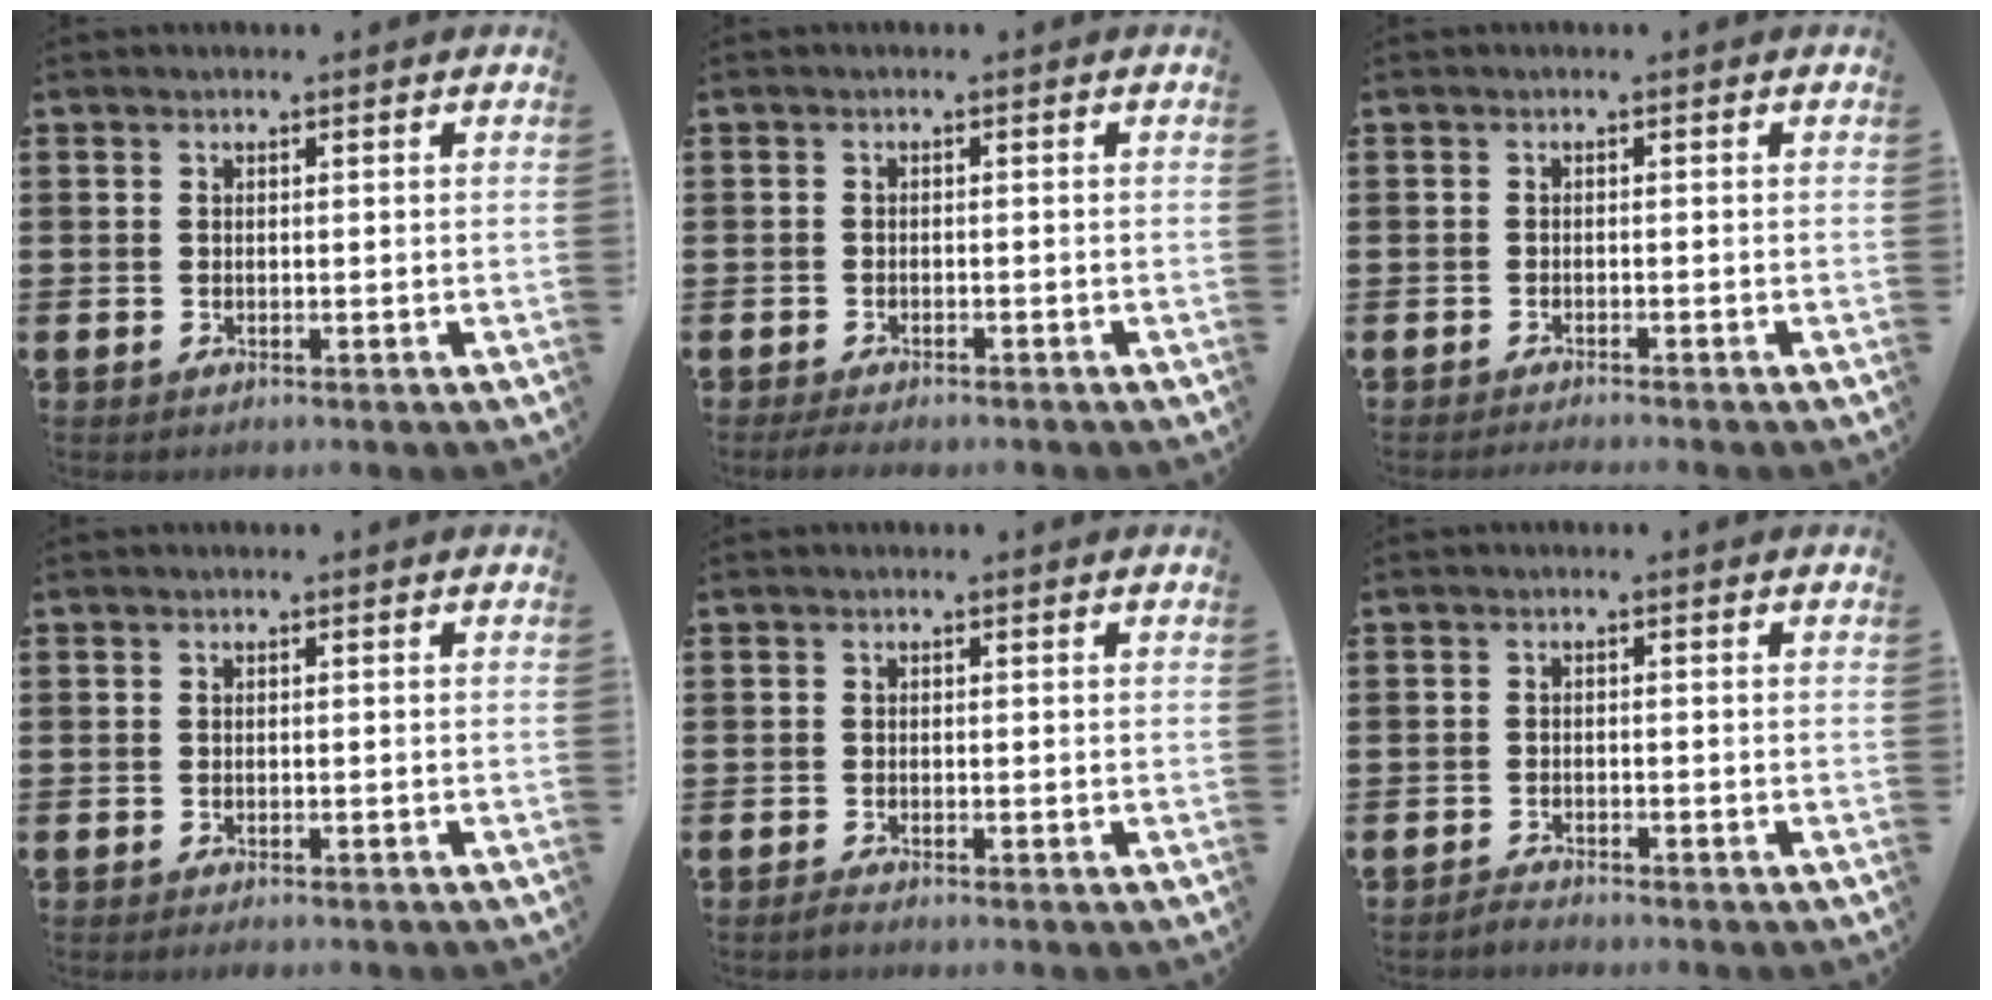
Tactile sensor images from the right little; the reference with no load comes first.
{"total": 1.2, "force": [-1.0, 0.2, 0.6], "torque": [-0.012, 0.000, -0.021]}
{"total": 0.8, "force": [-0.8, -0.2, 0.2], "torque": [-0.002, -0.002, -0.016]}
{"total": 0.6, "force": [-0.5, 0.0, 0.2], "torque": [-0.004, -0.004, -0.010]}
{"total": 0.7, "force": [-0.5, 0.1, 0.4], "torque": [-0.009, -0.003, -0.010]}
{"total": 1.2, "force": [-1.2, 0.0, 0.0], "torque": [-0.005, 0.001, -0.025]}